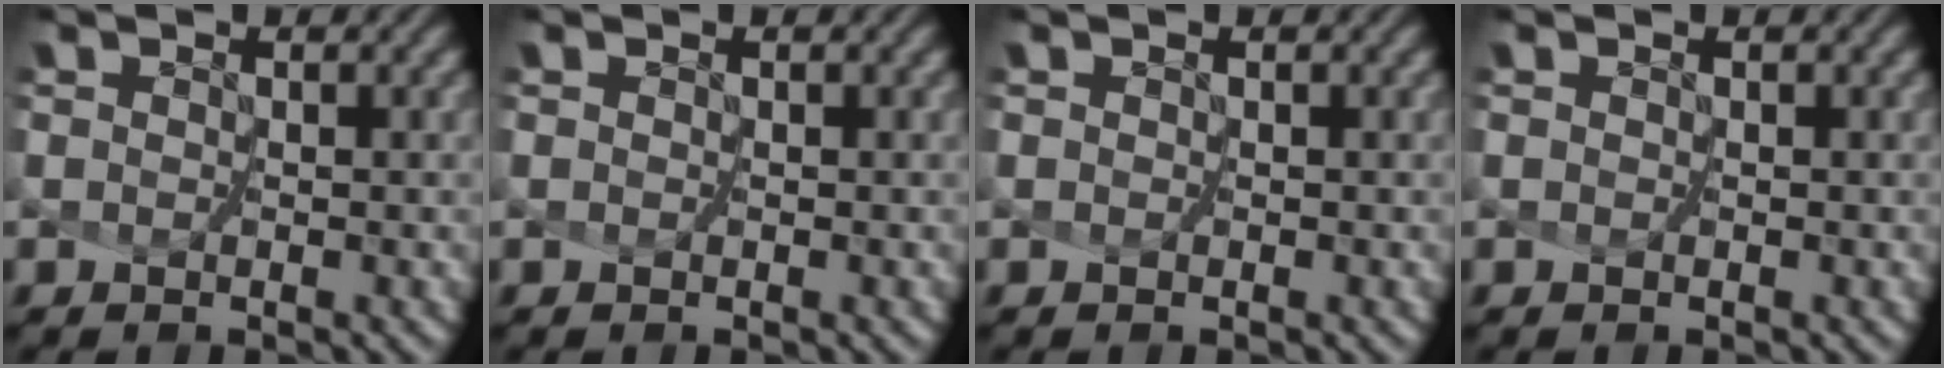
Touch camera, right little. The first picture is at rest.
{"total": 0.0}
{"total": 0.0}
{"total": 0.0}